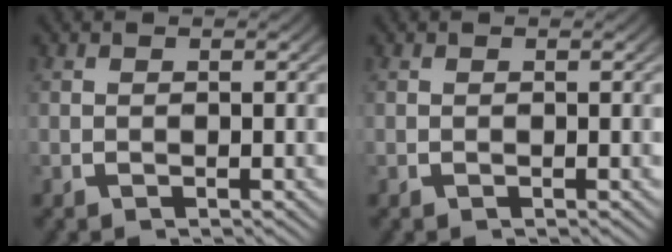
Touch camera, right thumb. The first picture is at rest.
{"total": 0.0}